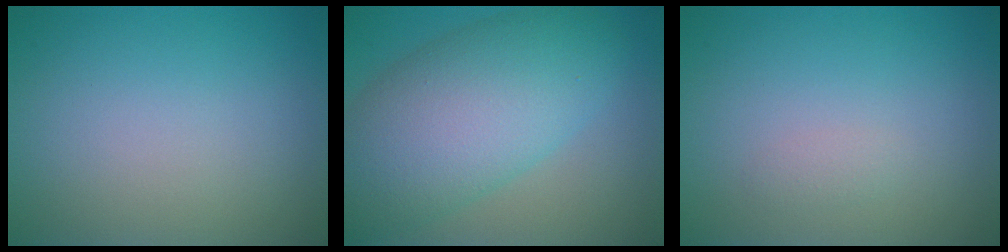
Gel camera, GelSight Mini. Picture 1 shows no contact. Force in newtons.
{"total": 10.0, "press": 10.0, "slide": 0.2}
{"total": 0.7, "press": 0.7, "slide": 0.1}